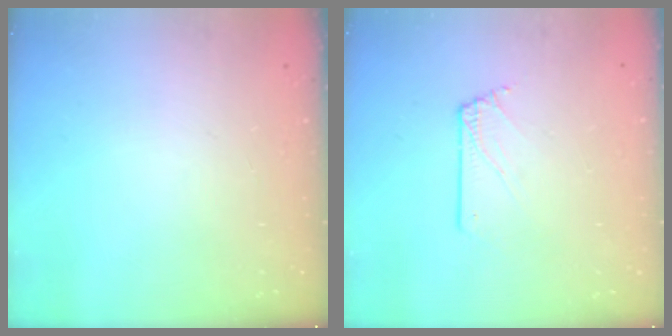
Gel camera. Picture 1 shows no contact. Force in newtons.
{"total": 1.7, "press": 1.7, "slide": 0.2}